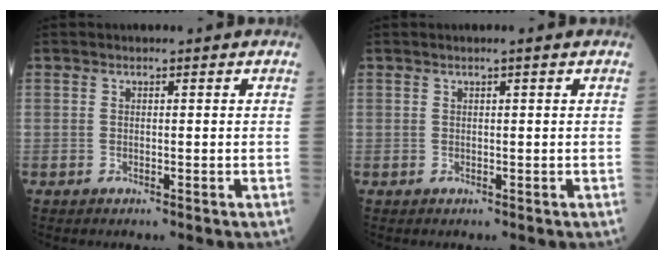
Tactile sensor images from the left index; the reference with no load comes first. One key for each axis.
{"total": 0.5, "fx": 0.2, "fy": -0.2, "fz": 0.4, "tx": -0.015, "ty": -0.005, "tz": 0.008}